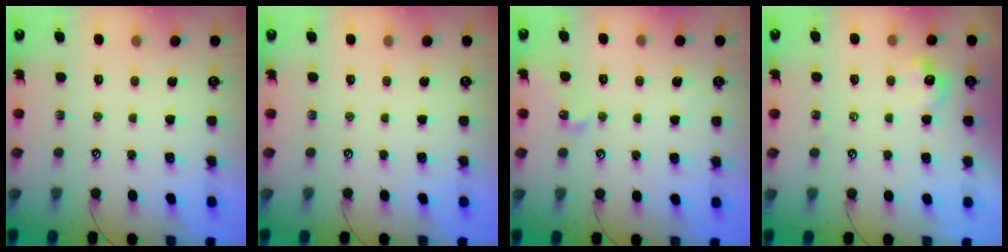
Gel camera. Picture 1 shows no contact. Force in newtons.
{"total": 0.0}
{"total": 7.0, "press": 6.9, "slide": 0.5}
{"total": 7.5, "press": 7.5, "slide": 0.8}